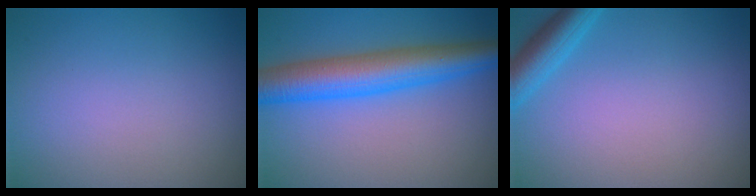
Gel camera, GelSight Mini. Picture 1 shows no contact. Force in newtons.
{"total": 6.8, "press": 6.8, "slide": 0.0}
{"total": 3.3, "press": 3.3, "slide": 0.2}